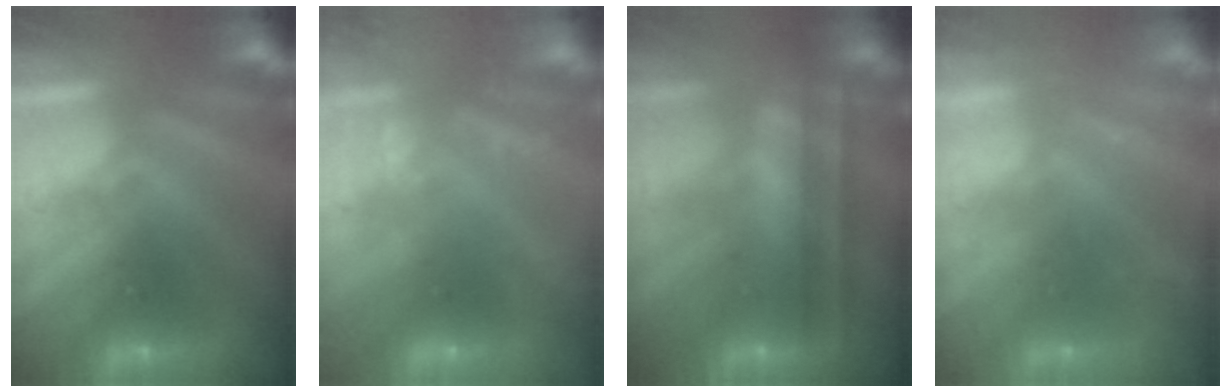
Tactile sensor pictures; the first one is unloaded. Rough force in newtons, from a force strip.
{"total": 2.4}
{"total": 7.3}
{"total": 2.3}